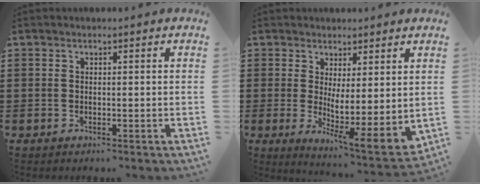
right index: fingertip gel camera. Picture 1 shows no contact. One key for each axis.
{"total": 3.9, "fx": 1.2, "fy": 0.9, "fz": 3.6, "tx": -0.063, "ty": -0.032, "tz": 0.019}